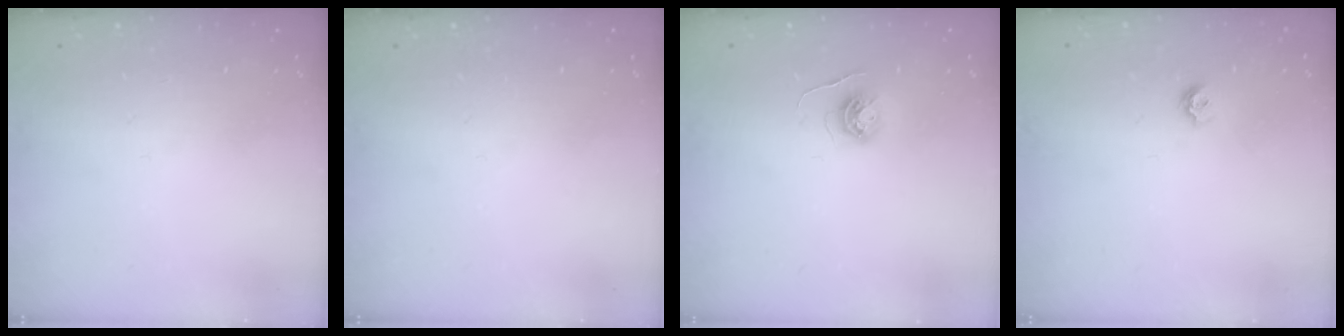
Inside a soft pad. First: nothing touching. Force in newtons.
{"total": 0.0}
{"total": 4.8, "press": 4.7, "slide": 0.5}
{"total": 5.7, "press": 5.7, "slide": 0.6}